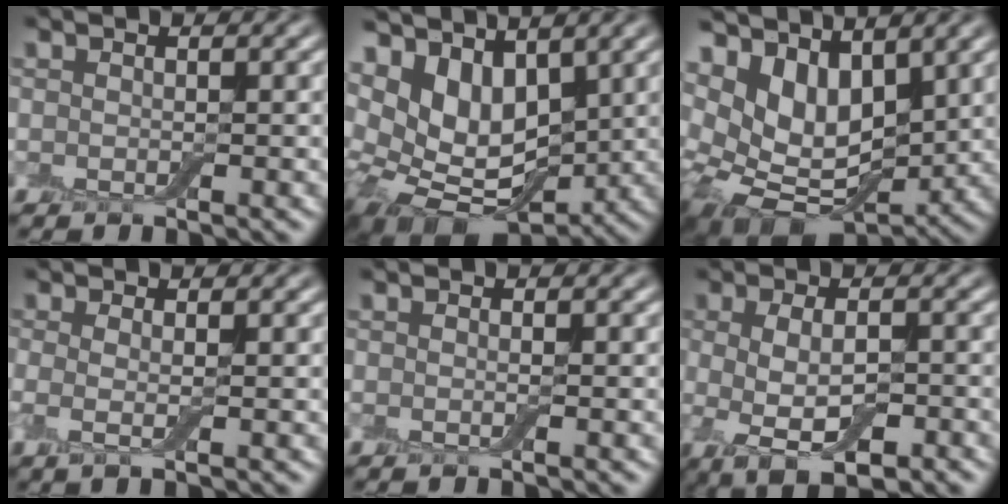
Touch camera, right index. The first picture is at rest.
{"total": 8.8, "force": [2.5, 5.6, 6.3], "torque": [-0.119, -0.010, 0.043]}
{"total": 8.9, "force": [2.7, 5.5, 6.4], "torque": [-0.126, -0.011, 0.051]}
{"total": 1.8, "force": [0.1, 0.3, 1.8], "torque": [-0.036, -0.005, -0.001]}
{"total": 0.7, "force": [-0.1, 0.1, 0.7], "torque": [-0.011, -0.004, -0.004]}
{"total": 5.1, "force": [-1.5, 1.7, 4.5], "torque": [-0.081, -0.015, -0.022]}